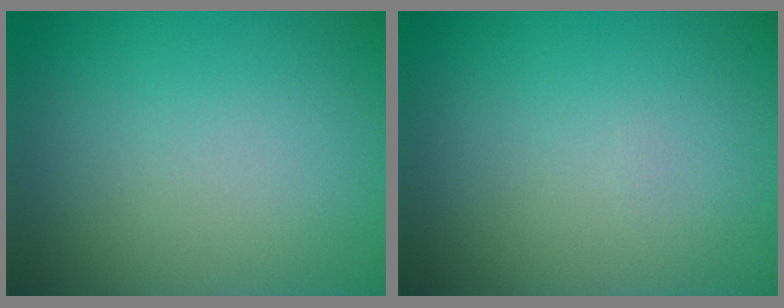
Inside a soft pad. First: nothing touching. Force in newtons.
{"total": 0.0}